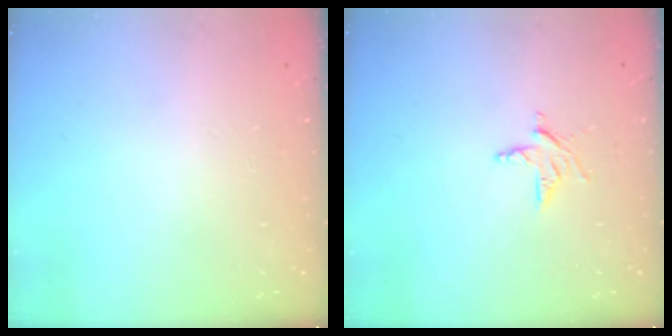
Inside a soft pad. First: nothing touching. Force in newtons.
{"total": 5.2, "press": 5.2, "slide": 0.4}